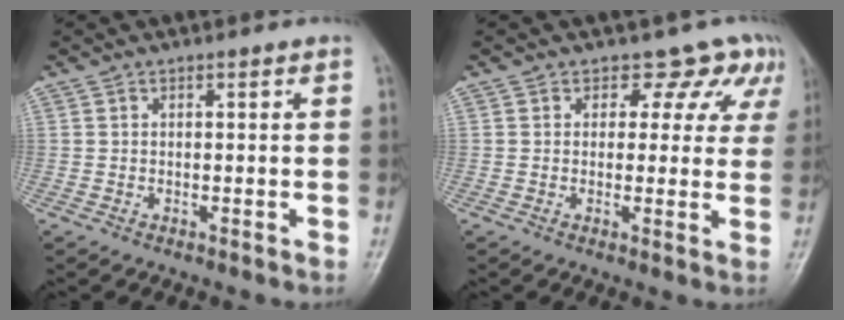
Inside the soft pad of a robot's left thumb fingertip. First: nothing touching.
{"total": 7.1, "force": [4.8, 5.0, 1.7], "torque": [0.027, -0.018, 0.037]}